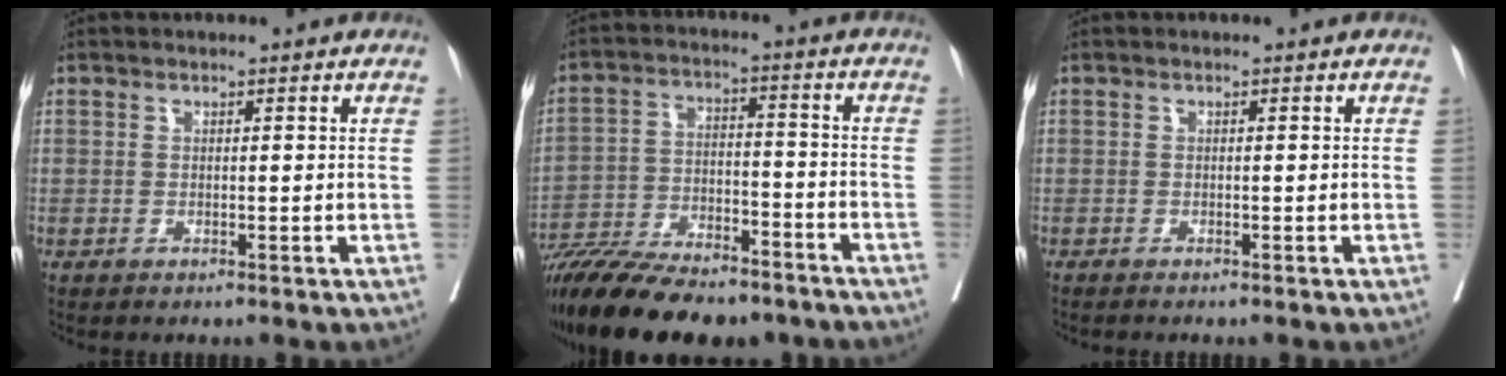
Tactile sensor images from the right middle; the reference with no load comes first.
{"total": 20.1, "force": [-16.8, 5.1, 9.7], "torque": [-0.186, -0.017, -0.270]}
{"total": 0.9, "force": [-0.8, -0.1, 0.4], "torque": [-0.003, 0.000, -0.012]}